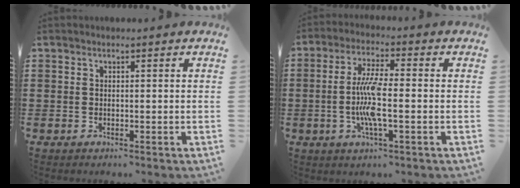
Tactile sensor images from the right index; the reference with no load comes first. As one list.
[{"total": 7.5, "force": [-1.2, 1.6, 7.2], "torque": [-0.155, -0.008, -0.030]}]